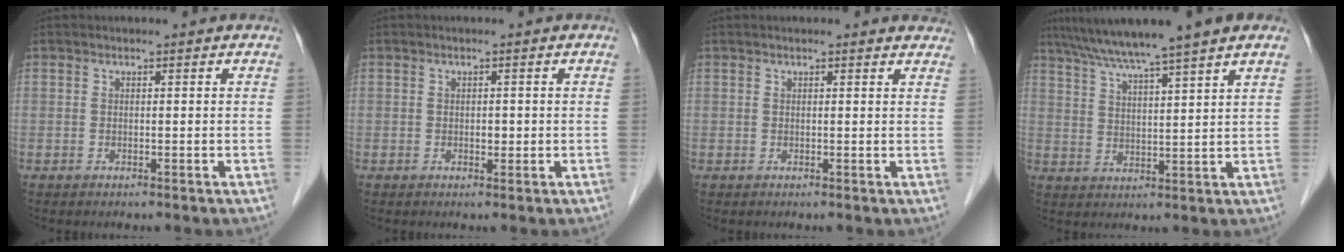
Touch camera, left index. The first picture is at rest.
{"total": 1.0, "force": [-0.1, 0.7, 0.8], "torque": [-0.010, 0.002, 0.000]}
{"total": 4.8, "force": [4.5, 0.9, 1.5], "torque": [-0.009, 0.013, 0.036]}
{"total": 11.3, "force": [9.1, -1.1, 6.7], "torque": [-0.117, 0.024, 0.140]}